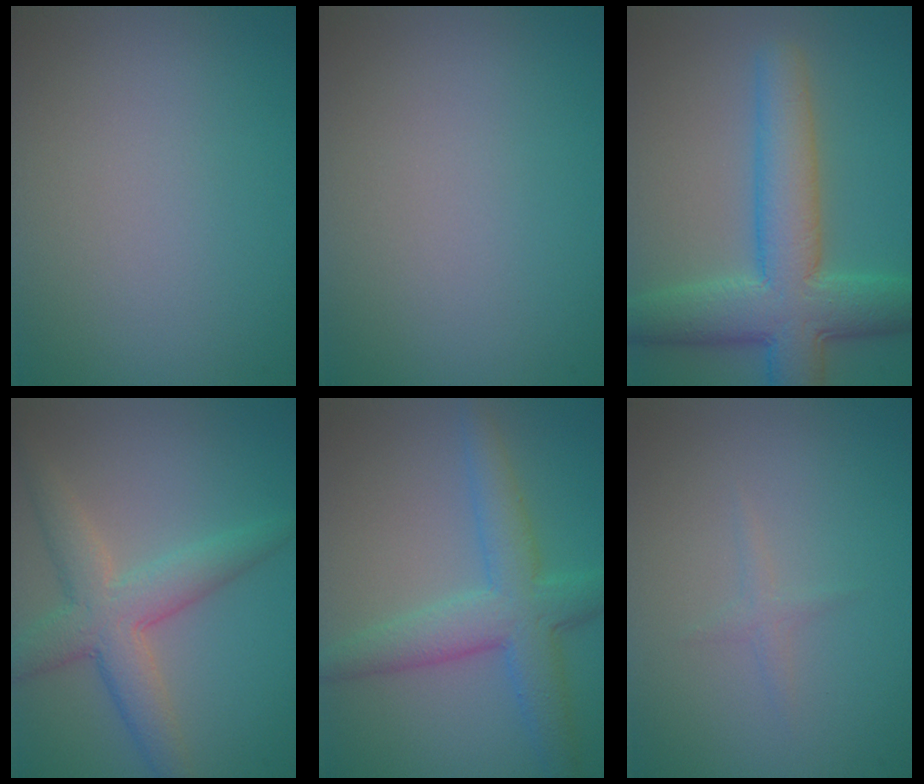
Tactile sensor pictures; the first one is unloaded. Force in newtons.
{"total": 0.0}
{"total": 8.2, "press": 8.2, "slide": 0.3}
{"total": 4.9, "press": 4.9, "slide": 0.1}
{"total": 5.3, "press": 5.3, "slide": 0.0}
{"total": 0.8, "press": 0.8, "slide": 0.1}